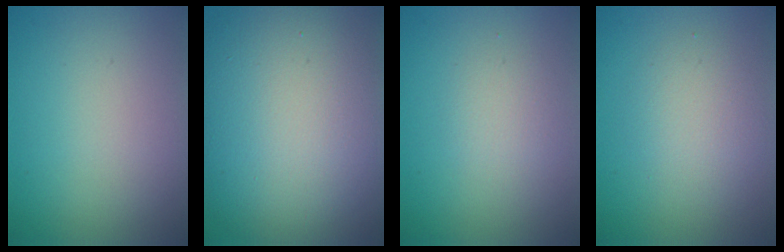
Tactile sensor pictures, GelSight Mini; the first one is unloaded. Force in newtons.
{"total": 11.7, "press": 11.7, "slide": 0.9}
{"total": 1.4, "press": 1.4, "slide": 0.0}
{"total": 2.6, "press": 2.6, "slide": 0.2}